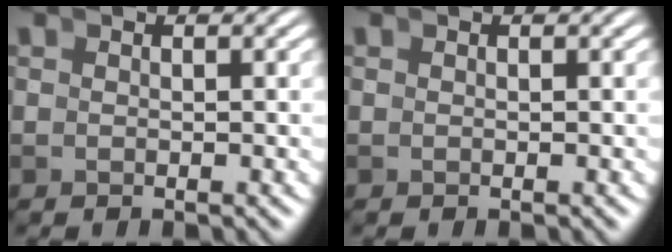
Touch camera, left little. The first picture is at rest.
{"total": 0.0}